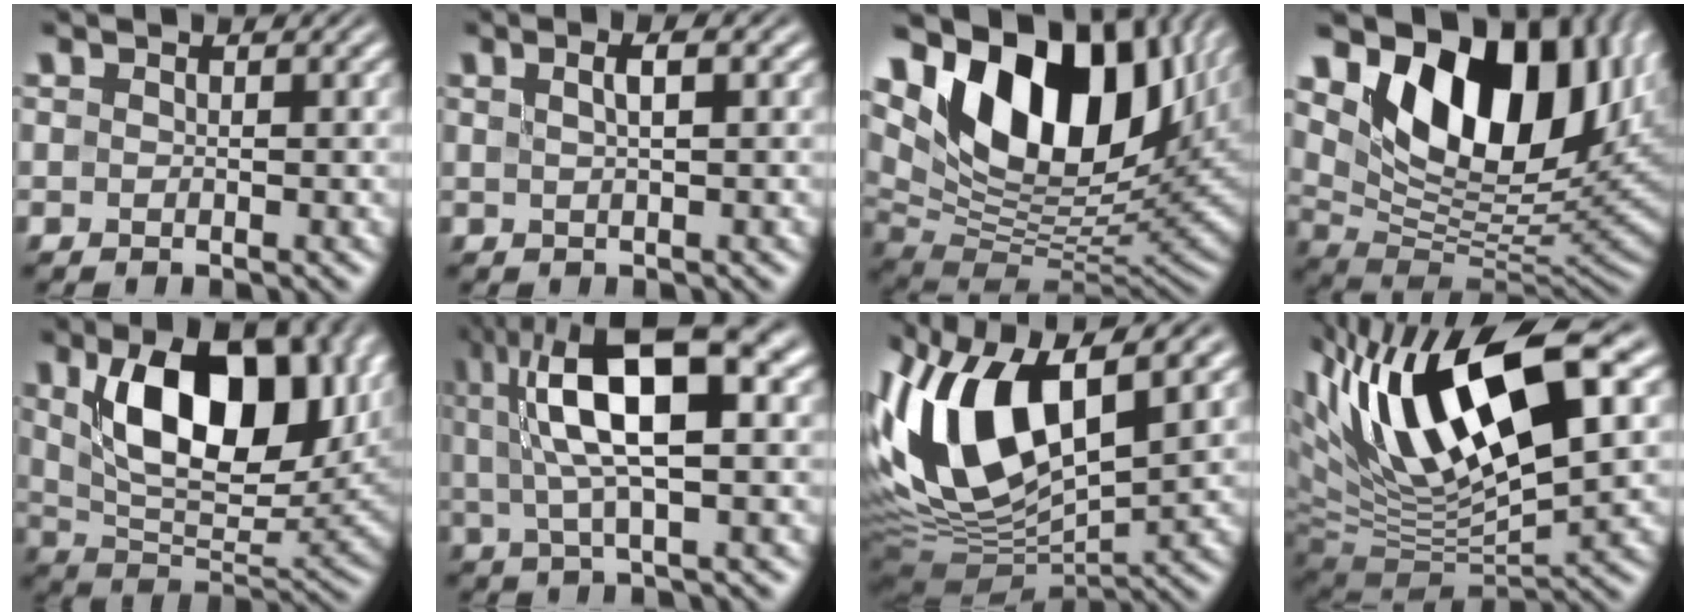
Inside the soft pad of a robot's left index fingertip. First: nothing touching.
{"total": 2.2, "force": [0.8, 0.6, 2.0], "torque": [-0.024, 0.004, 0.010]}
{"total": 15.5, "force": [7.2, 8.7, 10.6], "torque": [-0.170, 0.011, 0.122]}
{"total": 14.1, "force": [5.9, 8.3, 9.8], "torque": [-0.159, -0.006, 0.110]}
{"total": 12.8, "force": [3.8, 7.0, 10.0], "torque": [-0.161, -0.008, 0.071]}
{"total": 10.9, "force": [2.7, 3.5, 10.0], "torque": [-0.178, 0.013, 0.044]}
{"total": 13.3, "force": [2.6, 6.5, 11.2], "torque": [-0.229, 0.008, 0.044]}
{"total": 15.7, "force": [4.7, 5.5, 13.9], "torque": [-0.252, 0.014, 0.079]}